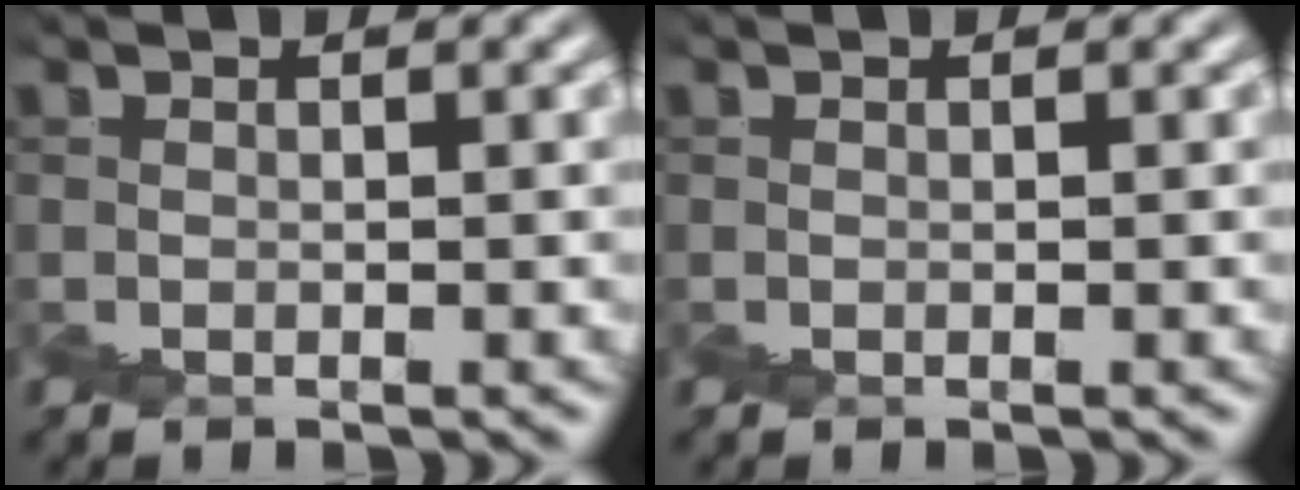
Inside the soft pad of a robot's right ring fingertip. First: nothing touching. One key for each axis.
{"total": 0.0}